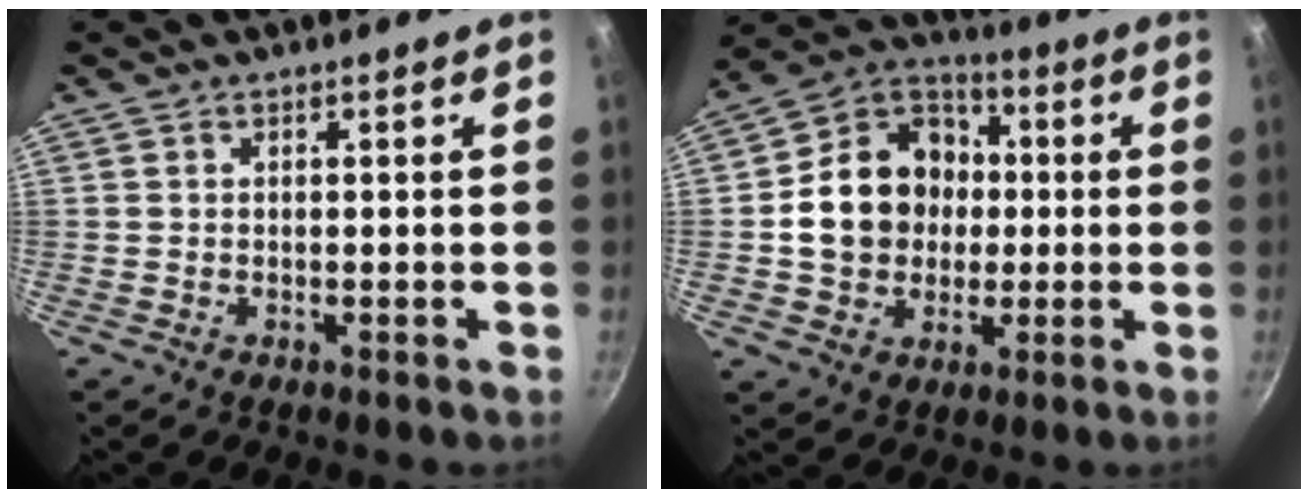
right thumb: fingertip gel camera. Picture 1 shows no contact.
{"total": 16.4, "force": [0.2, 13.8, 8.8], "torque": [-0.116, 0.034, -0.004]}